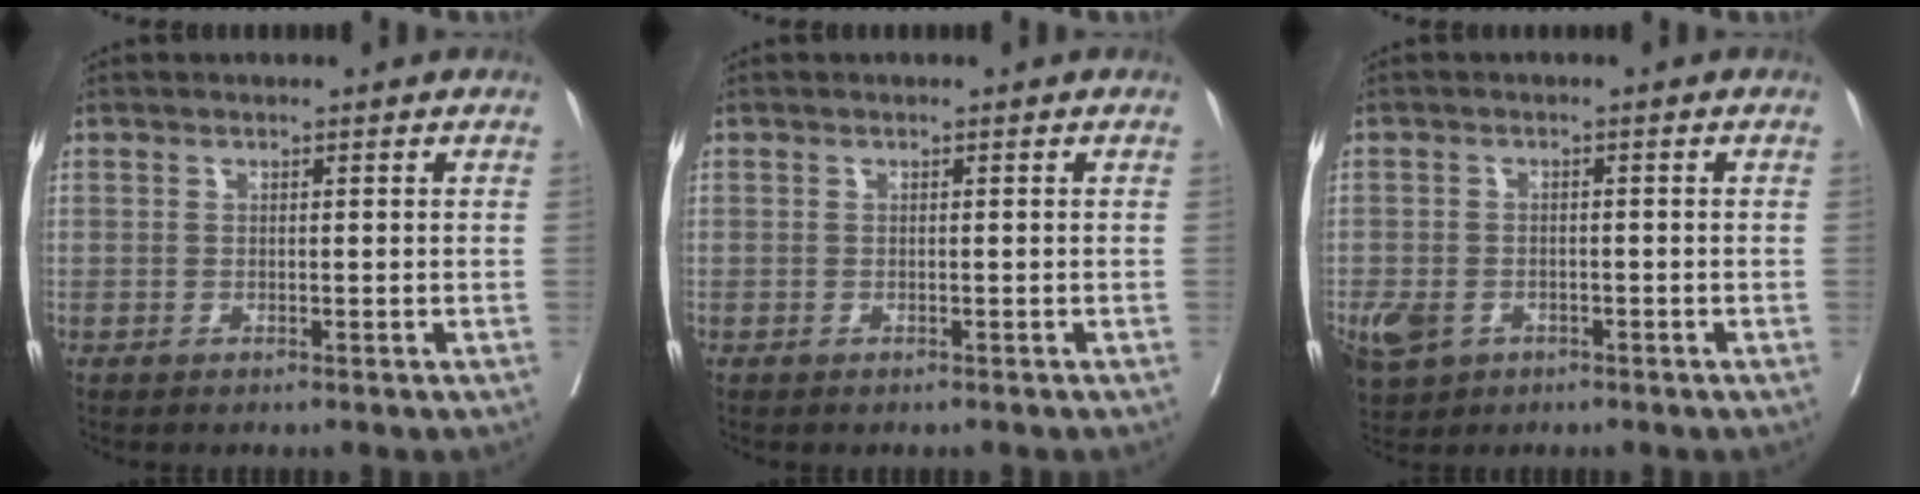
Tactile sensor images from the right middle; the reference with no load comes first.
{"total": 0.0}
{"total": 8.8, "force": [-4.1, 6.7, 3.8], "torque": [-0.106, -0.008, -0.059]}